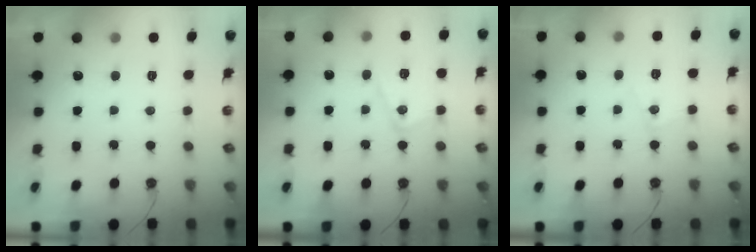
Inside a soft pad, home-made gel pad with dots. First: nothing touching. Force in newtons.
{"total": 13.0, "press": 13.0, "slide": 0.9}
{"total": 6.8, "press": 6.8, "slide": 0.5}